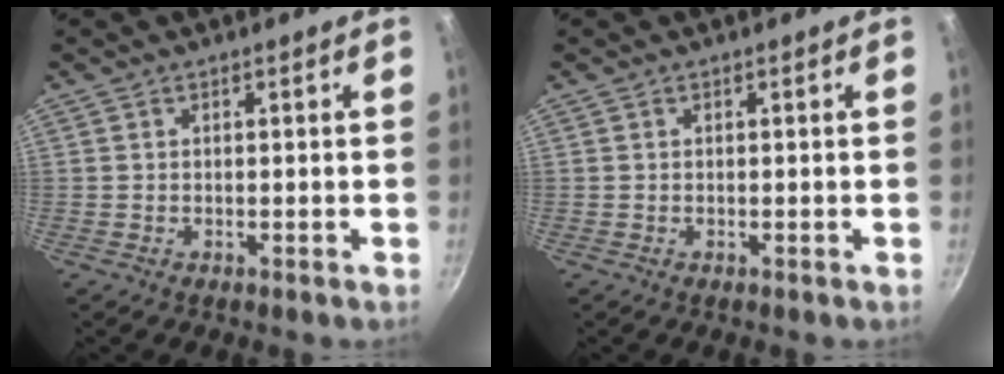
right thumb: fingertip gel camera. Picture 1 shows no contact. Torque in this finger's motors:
{"motor_torque": [-0.05, -0.01, -0.04, 0.07, 0.00]}